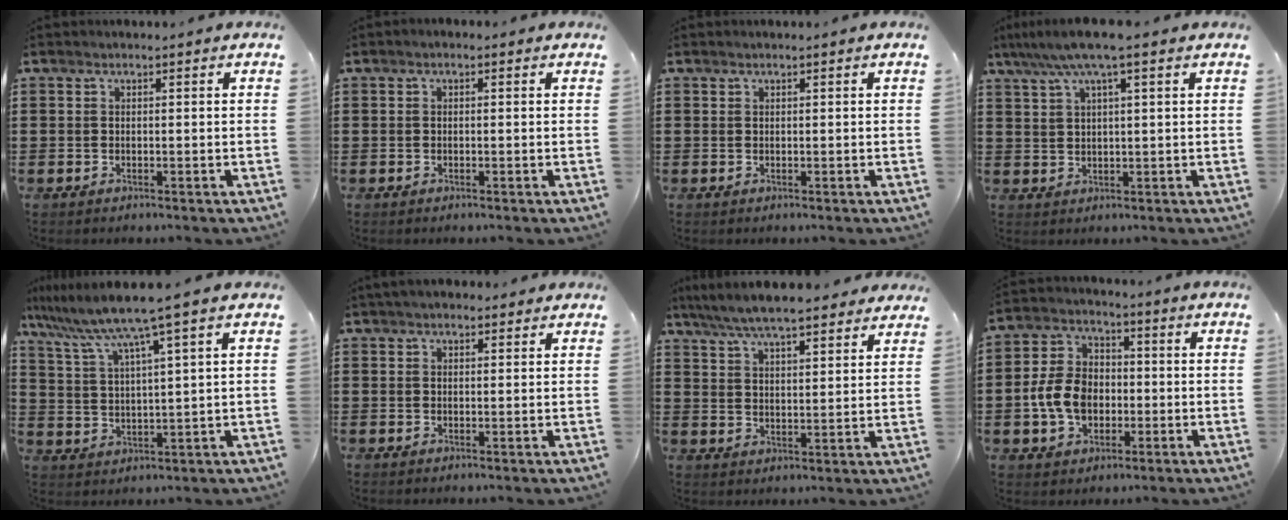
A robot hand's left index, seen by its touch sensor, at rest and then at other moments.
{"total": 0.6, "force": [-0.4, 0.3, 0.3], "torque": [-0.008, -0.002, -0.007]}
{"total": 0.0}
{"total": 5.9, "force": [3.7, 0.5, 4.6], "torque": [-0.095, 0.000, 0.065]}
{"total": 7.0, "force": [5.4, -1.1, 4.2], "torque": [-0.103, -0.037, 0.087]}
{"total": 2.3, "force": [2.0, 0.8, 0.9], "torque": [-0.023, 0.005, 0.037]}
{"total": 6.8, "force": [6.3, 0.7, 2.4], "torque": [-0.071, -0.022, 0.113]}
{"total": 8.3, "force": [-1.5, 6.5, 5.0], "torque": [-0.124, 0.014, -0.030]}